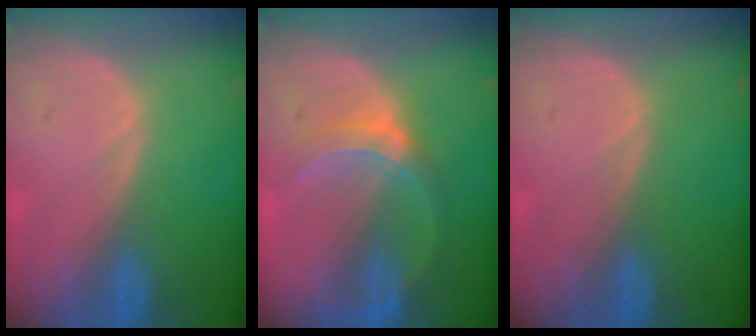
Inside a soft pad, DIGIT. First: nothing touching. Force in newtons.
{"total": 6.0, "press": 5.5, "slide": 2.3}
{"total": 0.0}